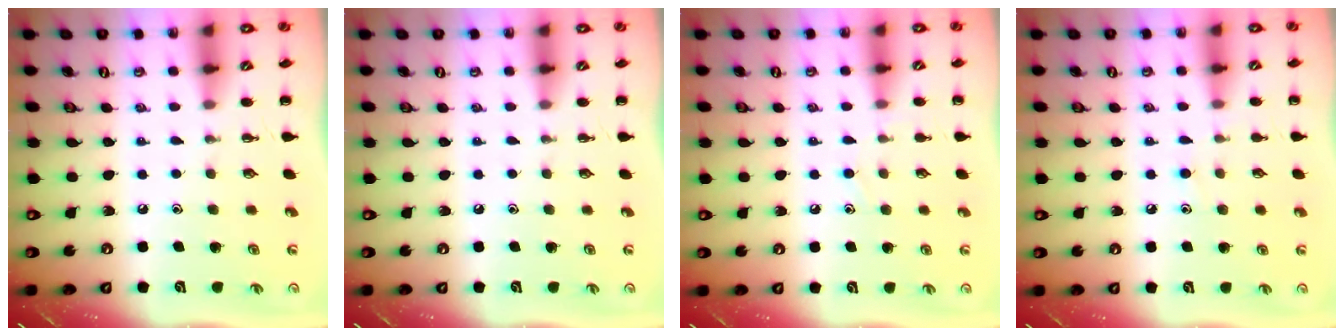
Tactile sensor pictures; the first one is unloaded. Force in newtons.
{"total": 0.0}
{"total": 7.2, "press": 6.8, "slide": 2.4}
{"total": 6.0, "press": 5.6, "slide": 2.3}